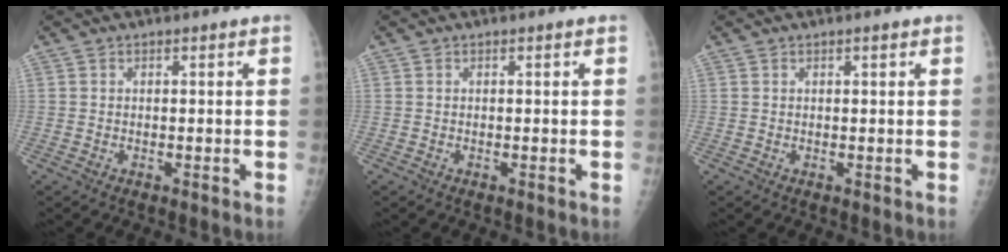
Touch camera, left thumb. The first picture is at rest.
{"total": 0.0}
{"total": 0.7, "force": [0.5, 0.2, 0.5], "torque": [-0.007, -0.001, 0.006]}